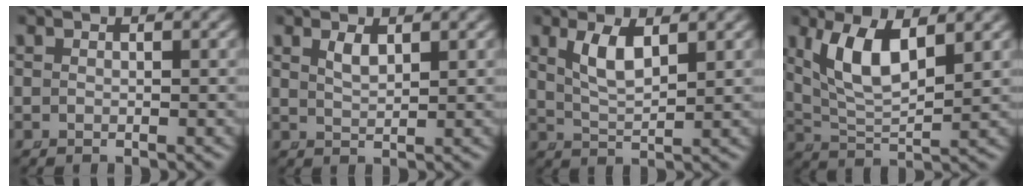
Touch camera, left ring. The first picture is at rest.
{"total": 1.3, "force": [0.7, 0.0, 1.0], "torque": [-0.020, -0.012, 0.025]}
{"total": 3.3, "force": [1.2, 1.1, 2.9], "torque": [-0.060, -0.012, 0.032]}
{"total": 6.2, "force": [2.4, 3.0, 4.9], "torque": [-0.108, -0.009, 0.053]}